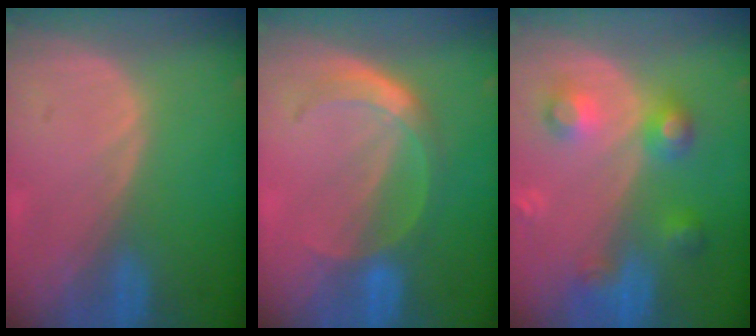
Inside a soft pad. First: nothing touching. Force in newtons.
{"total": 6.0, "press": 5.2, "slide": 3.0}
{"total": 6.1, "press": 6.1, "slide": 0.4}